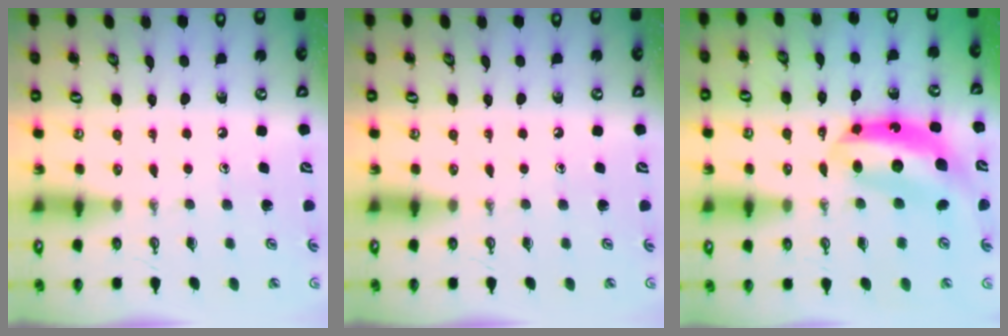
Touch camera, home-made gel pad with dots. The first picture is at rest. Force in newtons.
{"total": 0.0}
{"total": 7.9, "press": 7.9, "slide": 0.3}